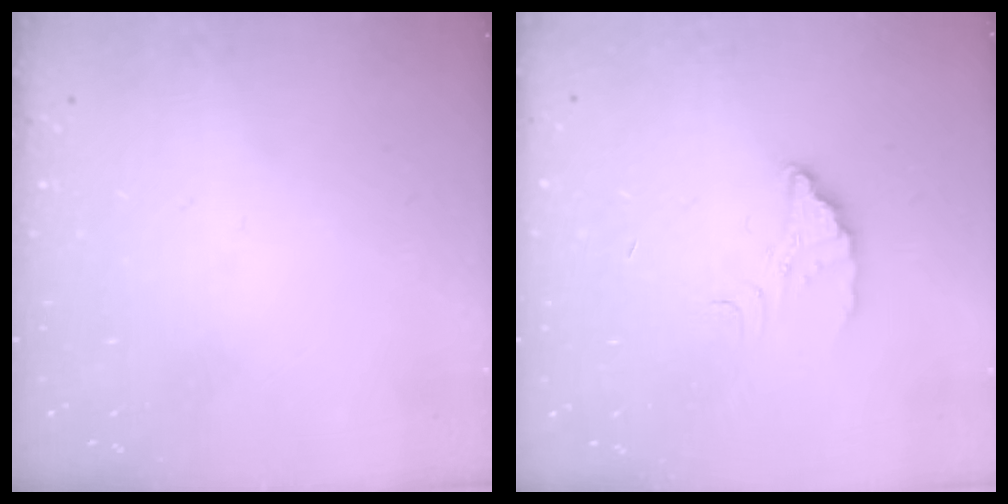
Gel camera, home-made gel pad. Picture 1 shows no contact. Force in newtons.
{"total": 2.4, "press": 2.4, "slide": 0.1}